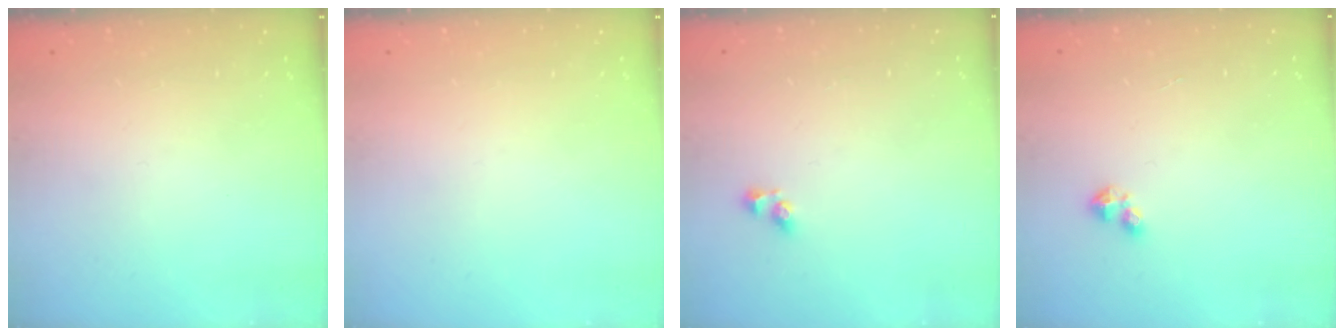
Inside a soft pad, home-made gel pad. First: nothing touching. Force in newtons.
{"total": 0.0}
{"total": 4.0, "press": 4.0, "slide": 0.3}
{"total": 2.4, "press": 2.4, "slide": 0.4}